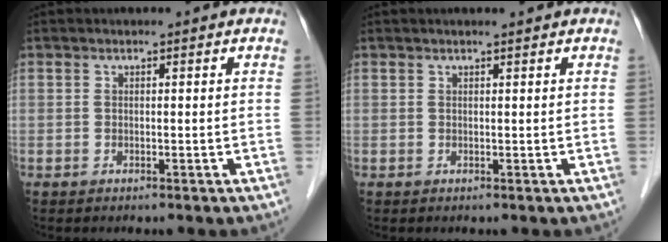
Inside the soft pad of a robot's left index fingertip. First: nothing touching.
{"total": 0.9, "force": [0.7, 0.0, 0.5], "torque": [-0.007, 0.006, 0.012]}